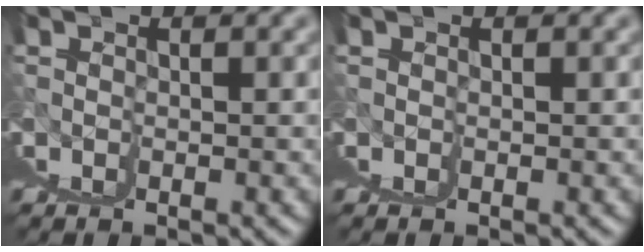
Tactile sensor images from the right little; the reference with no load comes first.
{"total": 0.0}